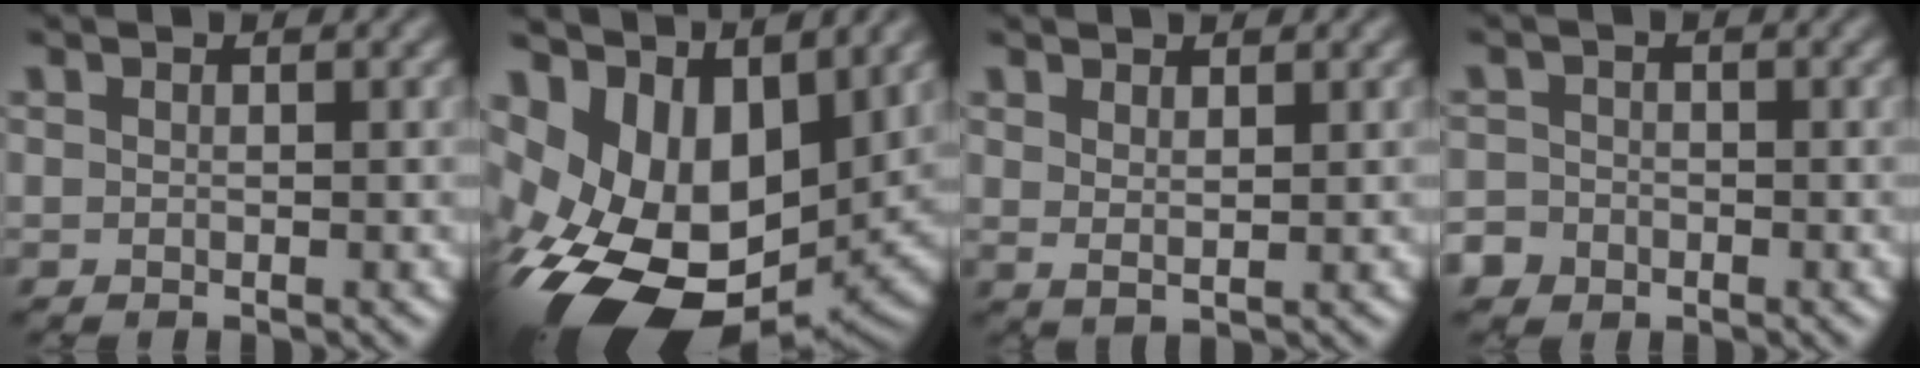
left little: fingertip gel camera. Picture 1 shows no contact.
{"total": 15.5, "force": [-1.1, 9.7, 12.1], "torque": [-0.230, -0.024, -0.005]}
{"total": 1.3, "force": [1.0, 0.4, 0.8], "torque": [-0.017, -0.002, 0.019]}
{"total": 3.6, "force": [-1.9, 3.0, 0.4], "torque": [0.018, 0.005, -0.050]}